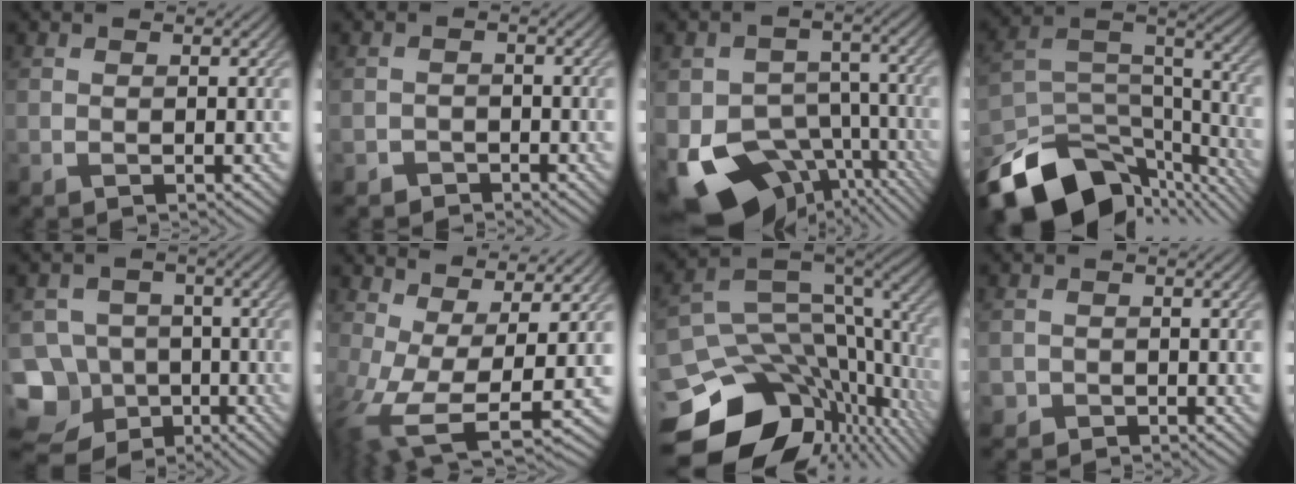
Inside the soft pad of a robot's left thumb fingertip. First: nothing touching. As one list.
[{"total": 1.5, "force": [-1.2, 0.9, 0.1], "torque": [0.004, 0.004, -0.025]}, {"total": 17.1, "force": [-9.8, 11.2, 8.4], "torque": [-0.154, -0.048, -0.116]}, {"total": 17.1, "force": [-12.3, 7.6, 9.2], "torque": [-0.217, -0.035, -0.191]}, {"total": 12.2, "force": [-6.3, 9.9, 3.2], "torque": [-0.104, -0.022, -0.121]}, {"total": 10.8, "force": [-1.0, 3.9, 10.1], "torque": [-0.223, -0.014, -0.008]}, {"total": 17.3, "force": [-6.0, 12.2, 10.7], "torque": [-0.217, -0.038, -0.063]}, {"total": 1.2, "force": [-0.9, 0.9, 0.0], "torque": [0.008, -0.001, -0.020]}]